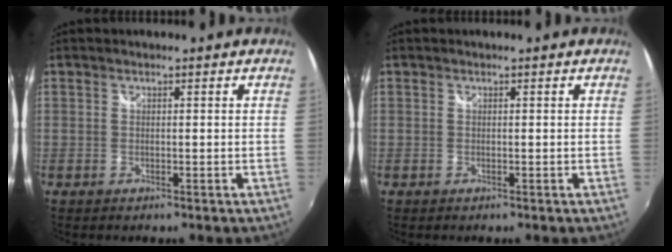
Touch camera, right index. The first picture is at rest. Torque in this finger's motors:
{"motor_torque": [0.00, 0.00, 0.00, 0.00]}